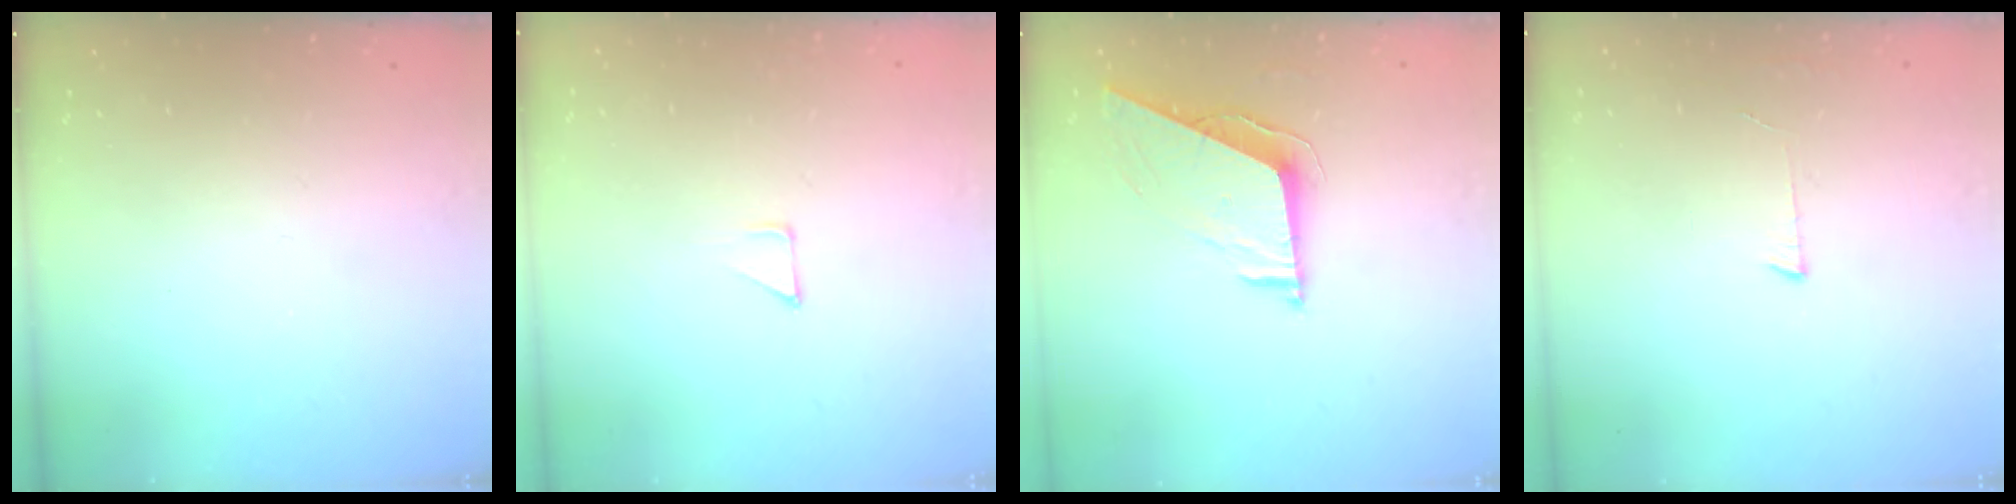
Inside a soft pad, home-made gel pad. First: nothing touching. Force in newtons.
{"total": 2.8, "press": 2.8, "slide": 0.2}
{"total": 7.5, "press": 7.5, "slide": 0.1}
{"total": 3.0, "press": 3.0, "slide": 0.3}